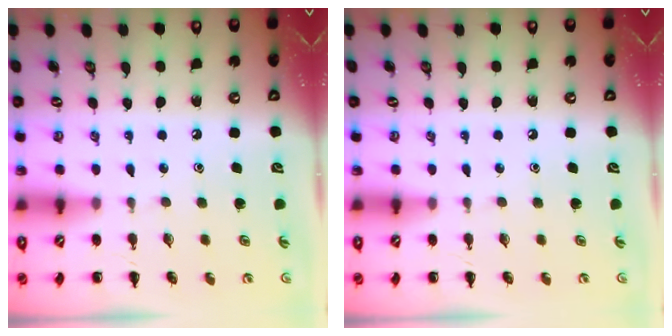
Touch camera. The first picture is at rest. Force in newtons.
{"total": 0.0}